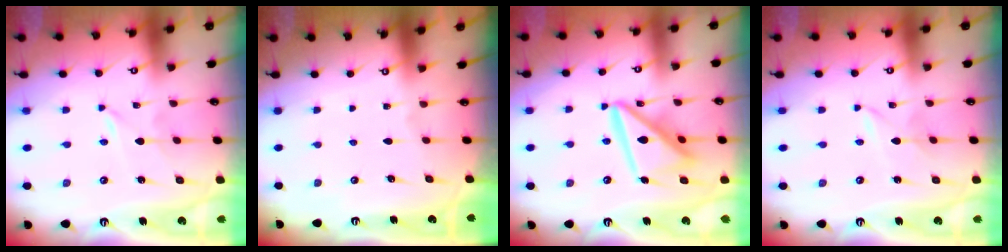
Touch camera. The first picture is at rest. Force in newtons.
{"total": 0.0}
{"total": 14.7, "press": 14.6, "slide": 1.5}
{"total": 1.3, "press": 1.3, "slide": 0.2}